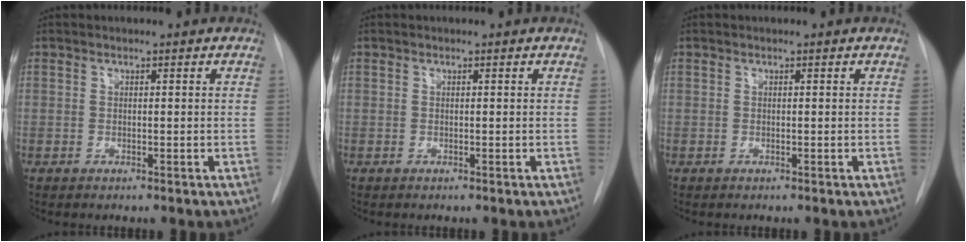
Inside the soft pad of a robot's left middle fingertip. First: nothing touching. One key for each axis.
{"total": 0.0}
{"total": 0.0}